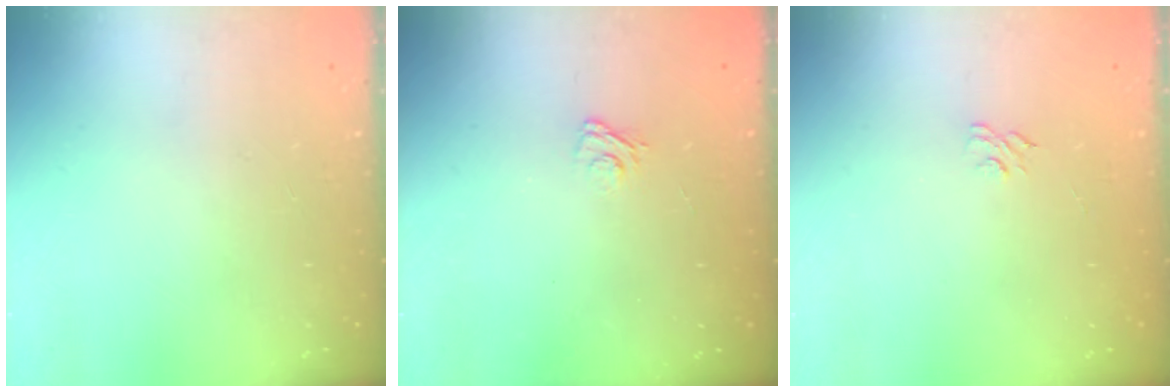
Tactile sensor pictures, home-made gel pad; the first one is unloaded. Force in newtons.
{"total": 2.9, "press": 2.6, "slide": 1.2}
{"total": 4.2, "press": 4.0, "slide": 1.1}